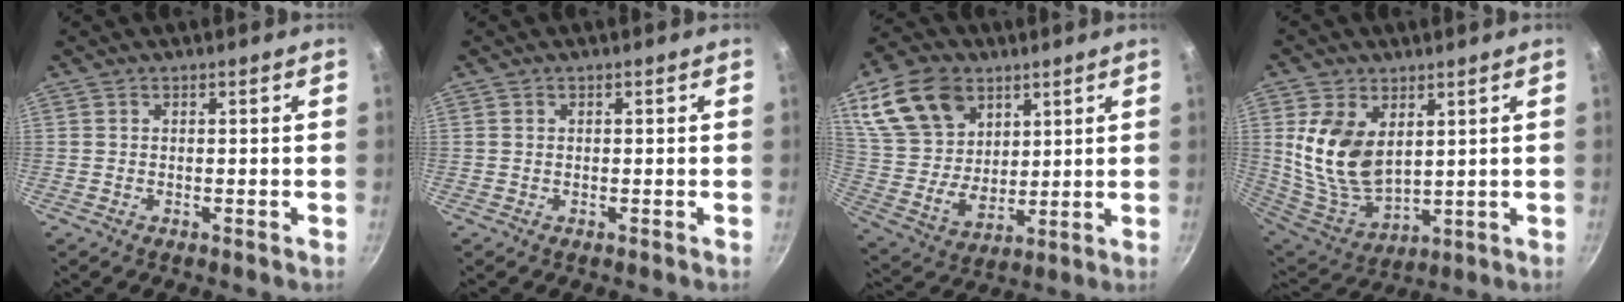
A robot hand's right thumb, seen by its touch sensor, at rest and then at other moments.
{"total": 0.0}
{"total": 19.1, "force": [8.9, 13.4, 10.3], "torque": [-0.174, -0.025, 0.178]}
{"total": 14.3, "force": [3.7, 9.0, 10.5], "torque": [-0.195, -0.037, 0.086]}